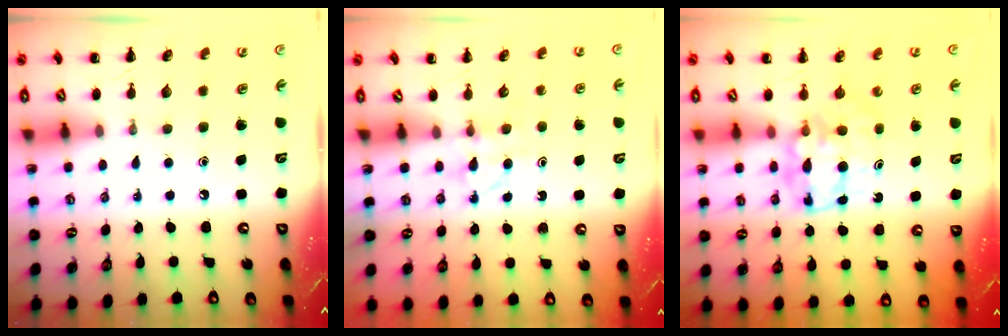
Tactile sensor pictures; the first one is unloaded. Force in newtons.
{"total": 4.1, "press": 3.8, "slide": 1.5}
{"total": 5.5, "press": 5.5, "slide": 0.4}